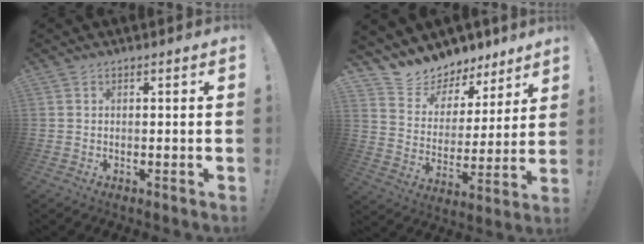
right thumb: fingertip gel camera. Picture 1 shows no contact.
{"total": 9.6, "force": [8.2, 4.9, 0.7], "torque": [-0.032, -0.078, 0.151]}